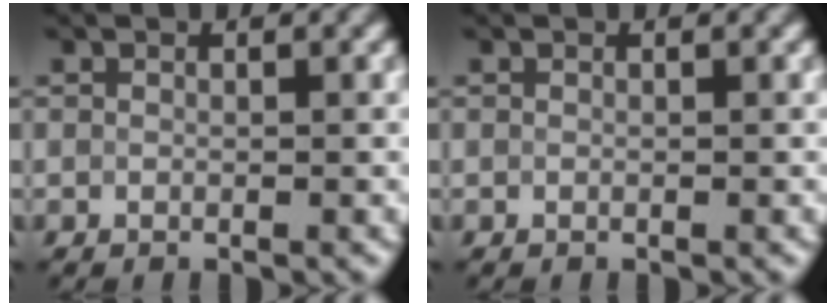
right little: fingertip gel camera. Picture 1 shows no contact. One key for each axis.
{"total": 0.0}